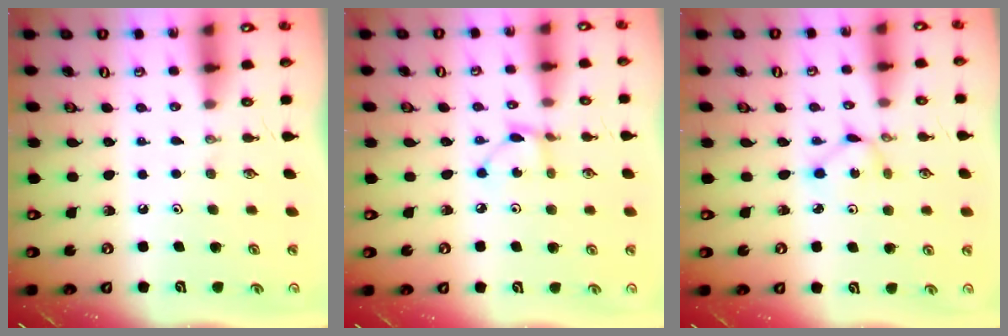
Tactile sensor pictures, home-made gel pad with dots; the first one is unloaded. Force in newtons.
{"total": 2.8, "press": 2.8, "slide": 0.1}
{"total": 1.9, "press": 1.9, "slide": 0.2}